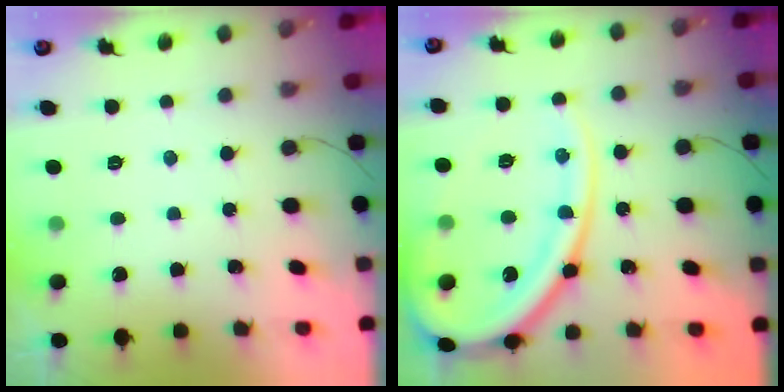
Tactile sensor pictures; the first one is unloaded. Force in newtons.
{"total": 20.8, "press": 20.8, "slide": 1.8}